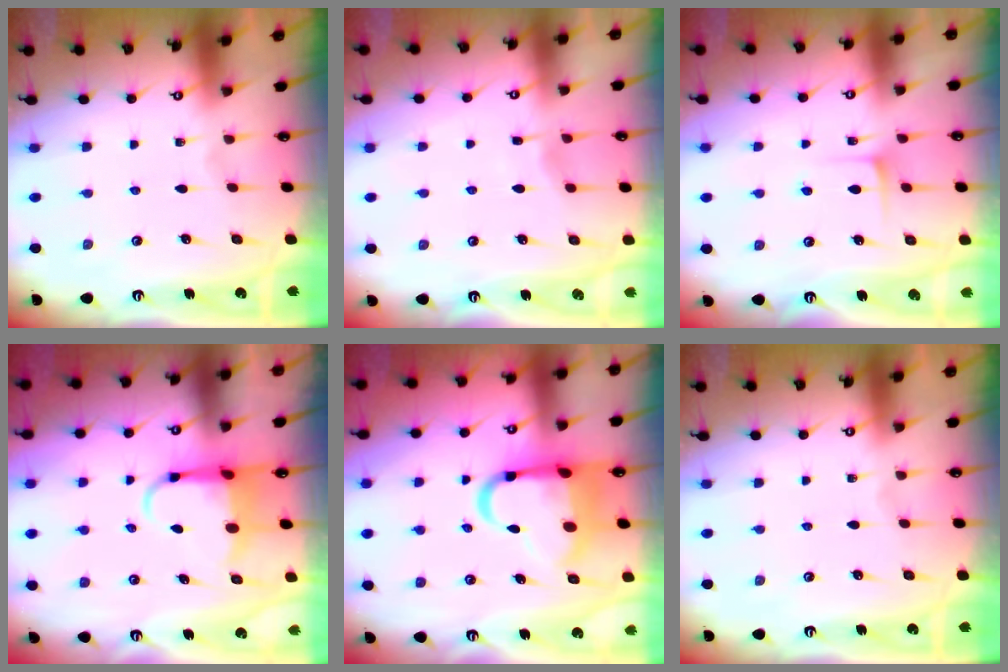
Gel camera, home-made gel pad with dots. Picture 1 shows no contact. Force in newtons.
{"total": 2.2, "press": 2.2, "slide": 0.3}
{"total": 4.9, "press": 4.9, "slide": 0.6}
{"total": 5.7, "press": 5.5, "slide": 1.3}
{"total": 13.6, "press": 13.2, "slide": 2.9}
{"total": 0.0}